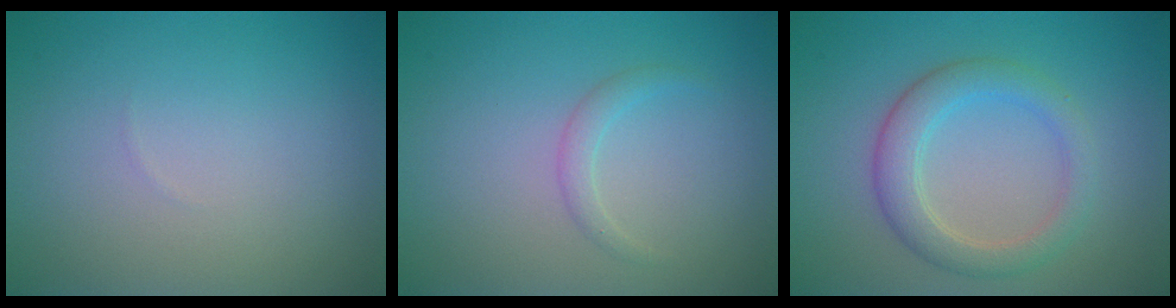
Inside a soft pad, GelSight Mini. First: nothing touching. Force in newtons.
{"total": 1.2, "press": 1.2, "slide": 0.1}
{"total": 3.6, "press": 3.6, "slide": 0.1}